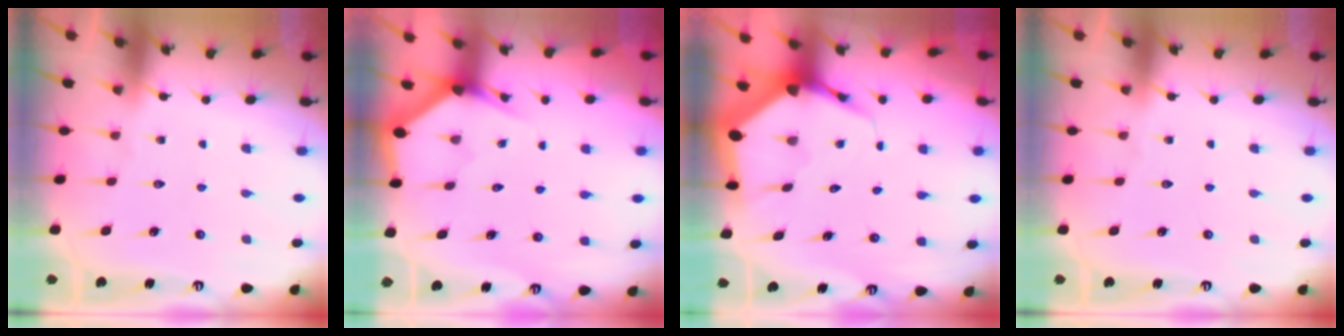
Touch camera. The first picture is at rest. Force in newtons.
{"total": 3.0, "press": 3.0, "slide": 0.1}
{"total": 5.9, "press": 5.9, "slide": 0.6}
{"total": 0.0}